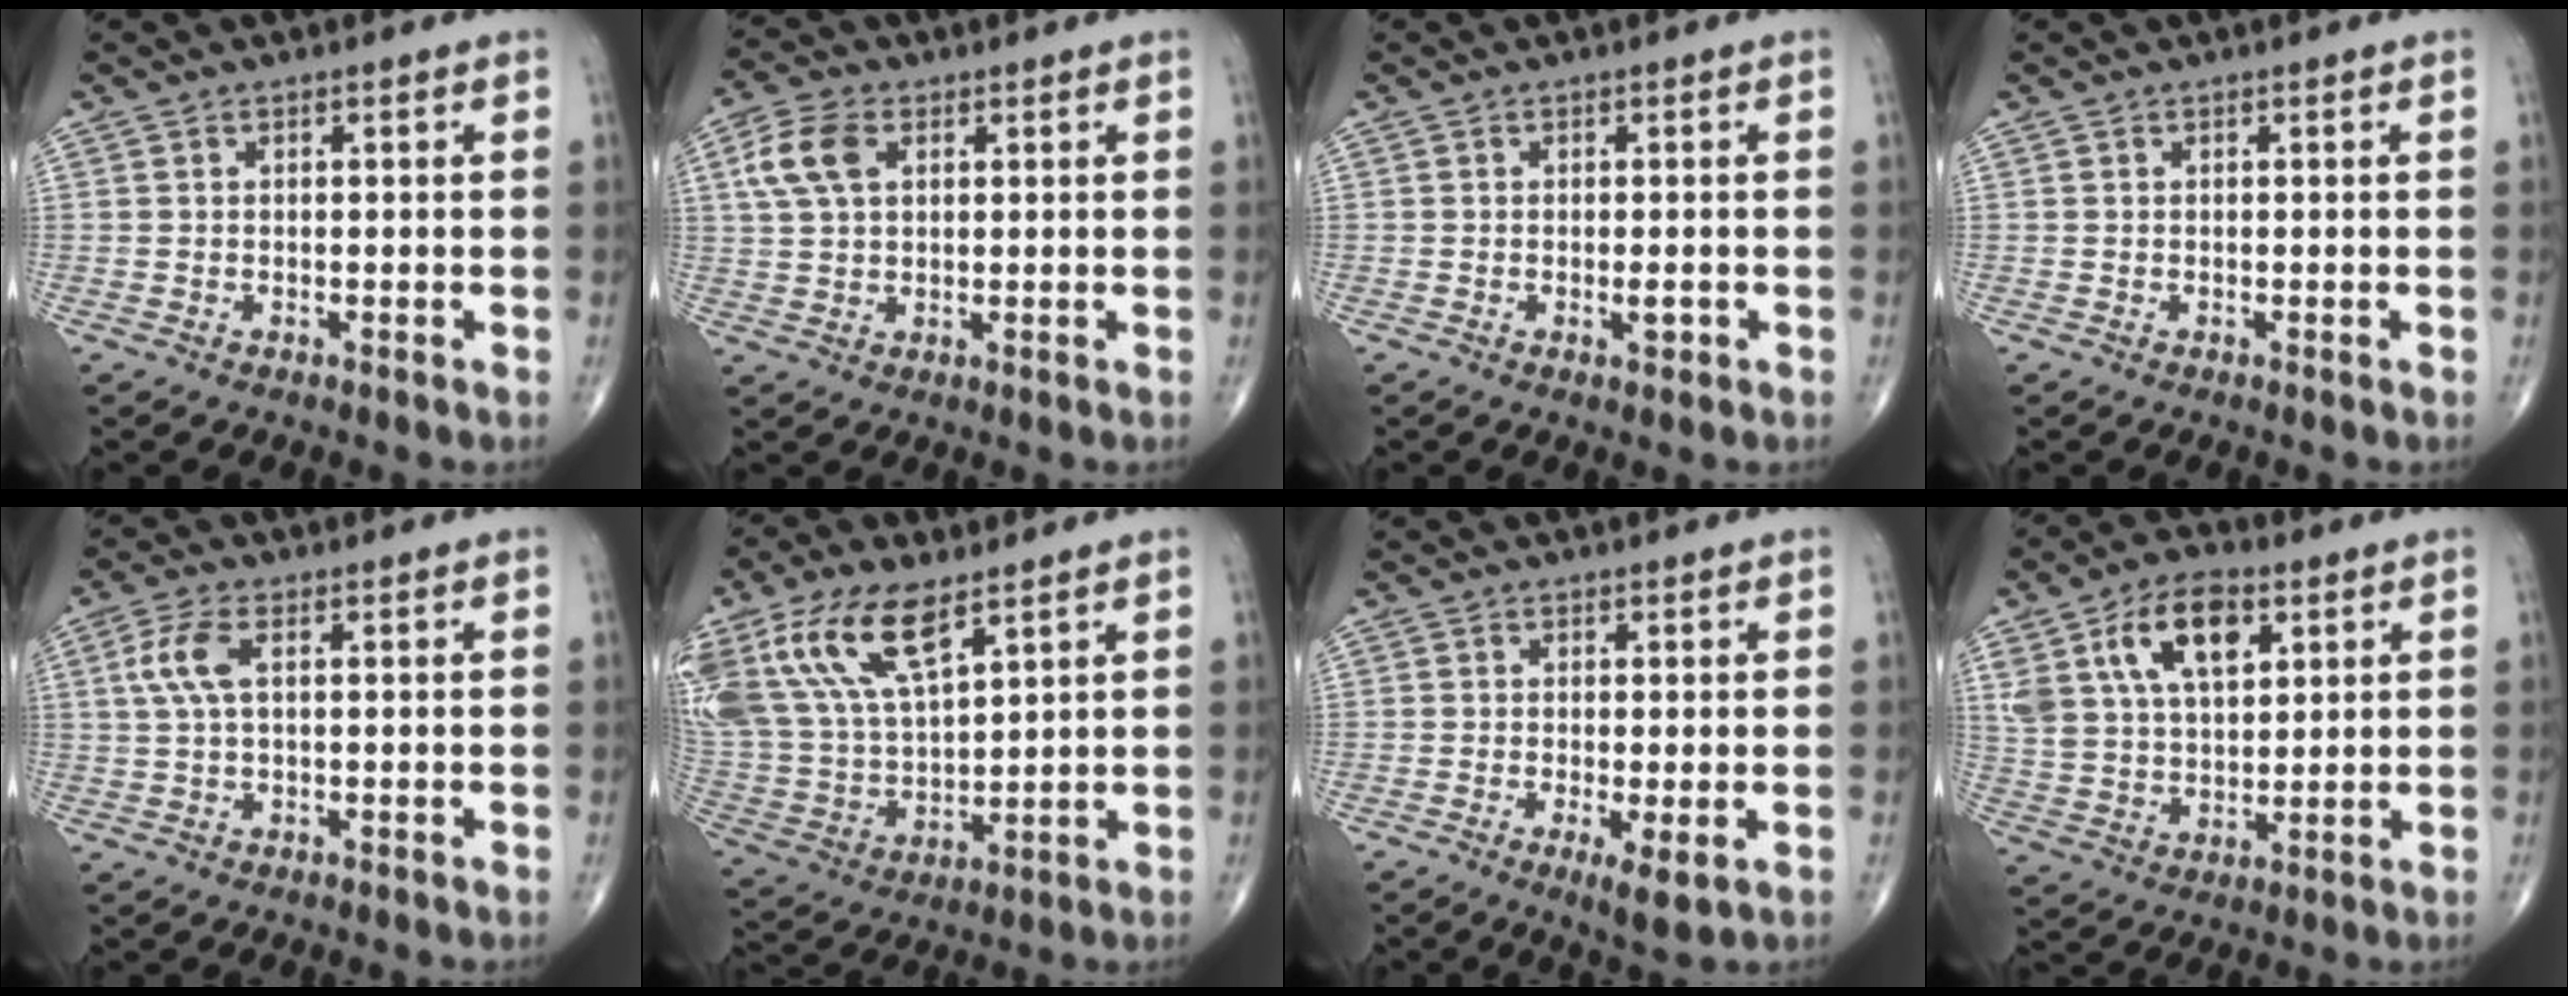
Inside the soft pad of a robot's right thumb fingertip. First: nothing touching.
{"total": 7.5, "force": [2.4, 4.6, 5.4], "torque": [-0.112, 0.008, 0.047]}
{"total": 1.7, "force": [-0.5, 0.6, 1.5], "torque": [-0.019, -0.001, -0.008]}
{"total": 0.0}
{"total": 5.3, "force": [1.3, 2.3, 4.7], "torque": [-0.119, 0.013, 0.025]}
{"total": 19.2, "force": [10.1, 8.7, 13.8], "torque": [-0.291, -0.021, 0.204]}
{"total": 4.3, "force": [-1.2, 1.1, 4.0], "torque": [-0.070, -0.014, -0.022]}
{"total": 14.3, "force": [6.0, 8.1, 10.1], "torque": [-0.165, -0.010, 0.113]}